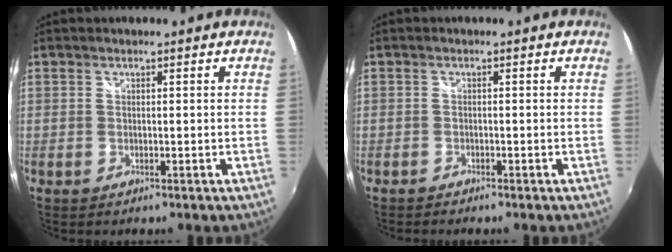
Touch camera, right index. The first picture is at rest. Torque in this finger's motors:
{"motor_torque": [0.01, 0.19, -0.12, -0.12]}